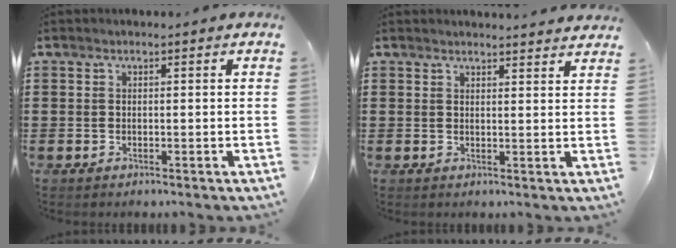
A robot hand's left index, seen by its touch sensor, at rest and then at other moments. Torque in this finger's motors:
{"motor_torque": [1.07, -1.07, 0.17, 0.04]}